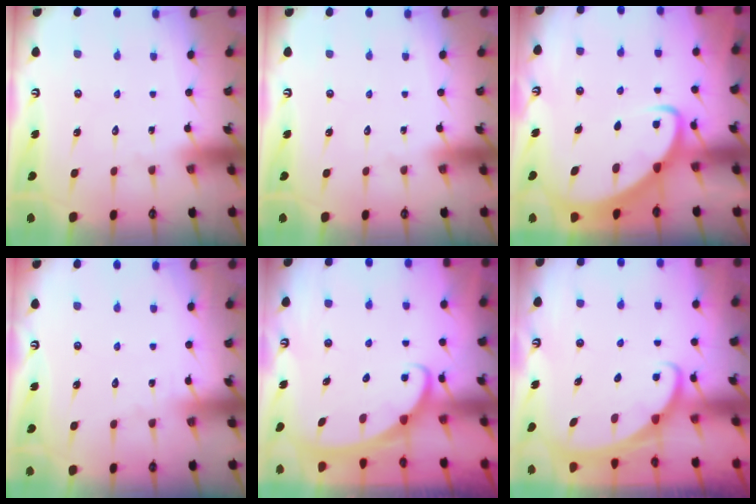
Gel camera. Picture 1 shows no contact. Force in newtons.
{"total": 0.0}
{"total": 4.5, "press": 4.4, "slide": 0.6}
{"total": 2.5, "press": 2.5, "slide": 0.4}
{"total": 2.5, "press": 2.5, "slide": 0.3}
{"total": 1.6, "press": 1.6, "slide": 0.0}